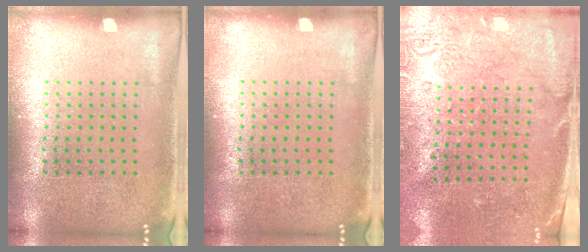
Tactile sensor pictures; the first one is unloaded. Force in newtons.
{"total": 0.0}
{"total": 2.7, "press": 2.3, "slide": 1.5}